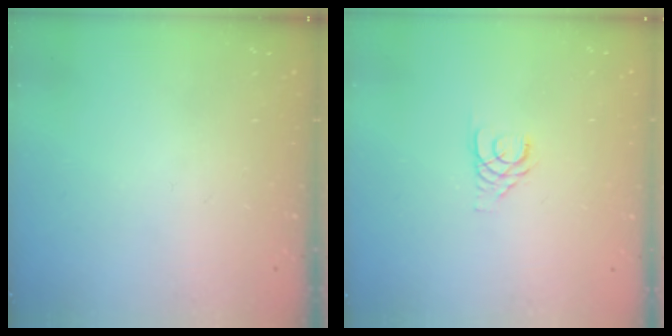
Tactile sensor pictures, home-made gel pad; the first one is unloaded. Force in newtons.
{"total": 3.4, "press": 3.4, "slide": 0.3}